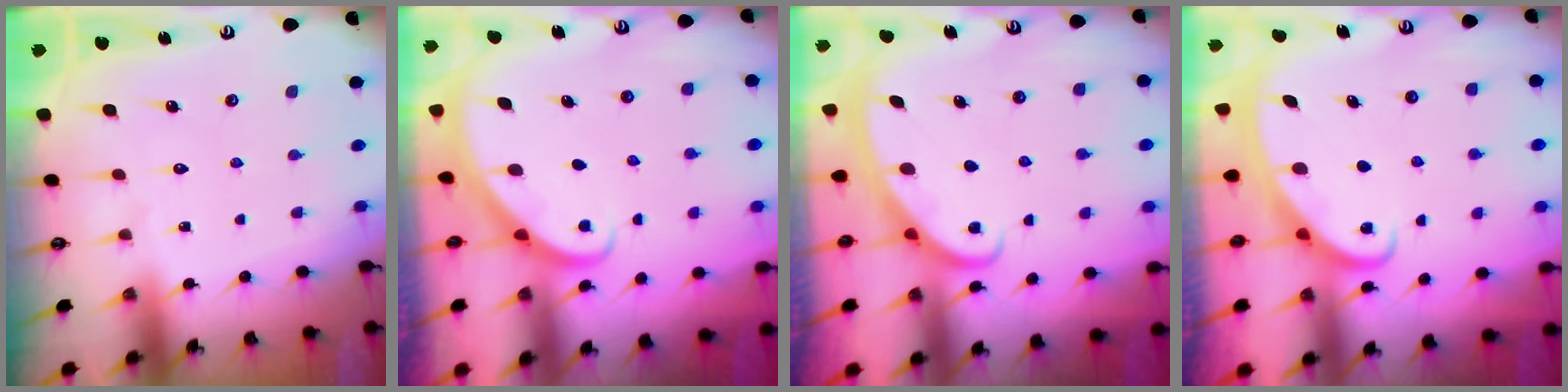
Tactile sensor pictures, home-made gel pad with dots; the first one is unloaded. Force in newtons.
{"total": 2.7, "press": 2.7, "slide": 0.2}
{"total": 2.7, "press": 2.7, "slide": 0.3}
{"total": 2.6, "press": 2.6, "slide": 0.3}